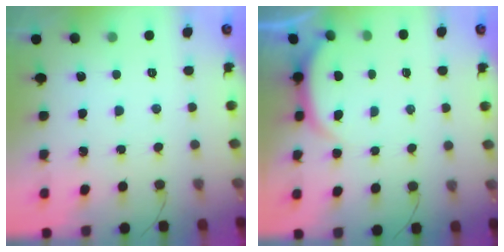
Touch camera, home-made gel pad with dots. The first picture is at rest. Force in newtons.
{"total": 2.5, "press": 2.5, "slide": 0.6}